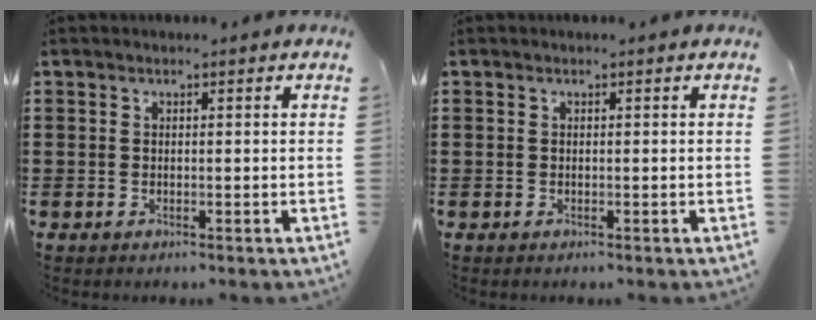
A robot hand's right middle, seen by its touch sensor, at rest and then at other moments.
{"total": 0.0}